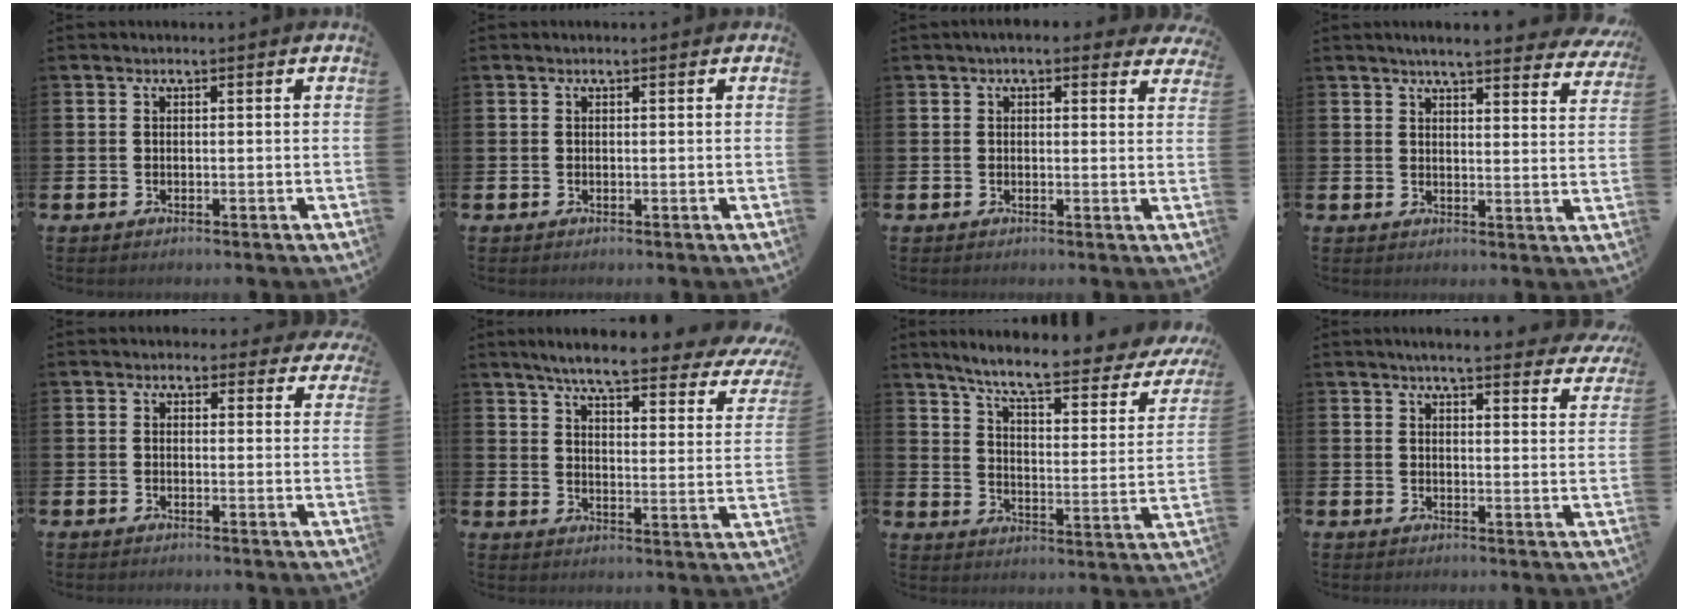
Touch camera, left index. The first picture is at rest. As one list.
[{"total": 0.0}, {"total": 2.9, "force": [2.5, 1.0, 1.0], "torque": [-0.014, -0.006, 0.042]}, {"total": 5.2, "force": [4.8, 0.3, 1.8], "torque": [-0.042, -0.026, 0.082]}, {"total": 2.2, "force": [1.8, 1.2, 0.2], "torque": [-0.001, -0.002, 0.028]}, {"total": 6.6, "force": [5.6, 0.9, 3.5], "torque": [-0.079, -0.045, 0.086]}, {"total": 7.9, "force": [6.5, 1.2, 4.3], "torque": [-0.106, -0.046, 0.101]}, {"total": 4.7, "force": [4.4, 0.3, 1.5], "torque": [-0.033, -0.023, 0.076]}]